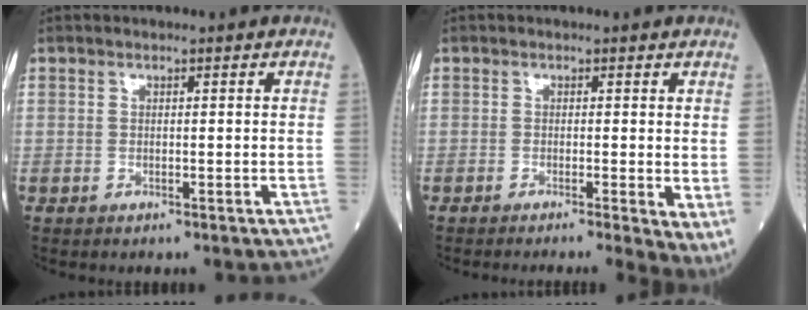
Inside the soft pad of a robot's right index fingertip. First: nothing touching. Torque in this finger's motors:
{"motor_torque": [0.86, -0.94, 1.05, 0.19]}